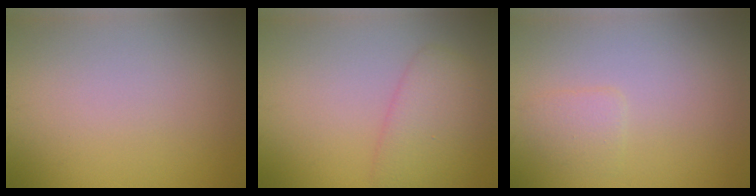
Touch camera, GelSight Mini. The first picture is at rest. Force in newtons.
{"total": 3.9, "press": 3.9, "slide": 0.2}
{"total": 1.4, "press": 1.4, "slide": 0.1}